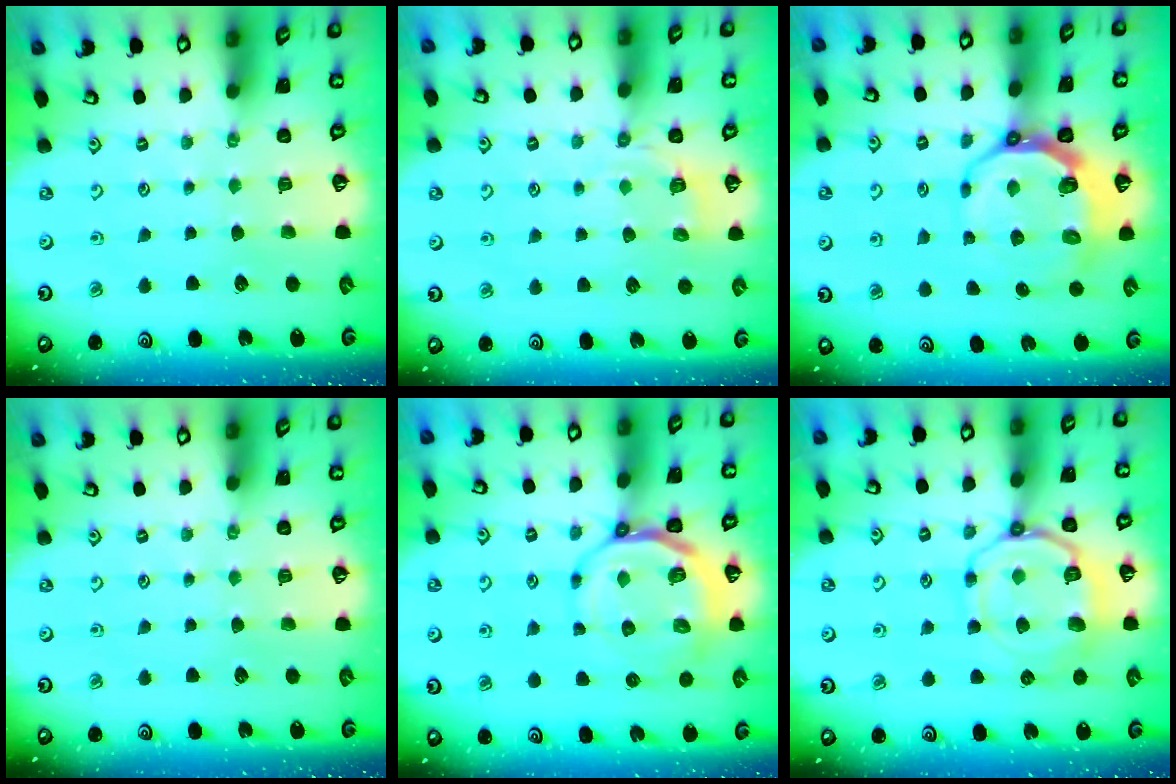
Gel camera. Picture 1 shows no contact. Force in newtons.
{"total": 4.2, "press": 3.5, "slide": 2.3}
{"total": 9.4, "press": 8.6, "slide": 3.9}
{"total": 0.0}
{"total": 10.8, "press": 10.4, "slide": 2.7}
{"total": 11.7, "press": 11.7, "slide": 1.1}